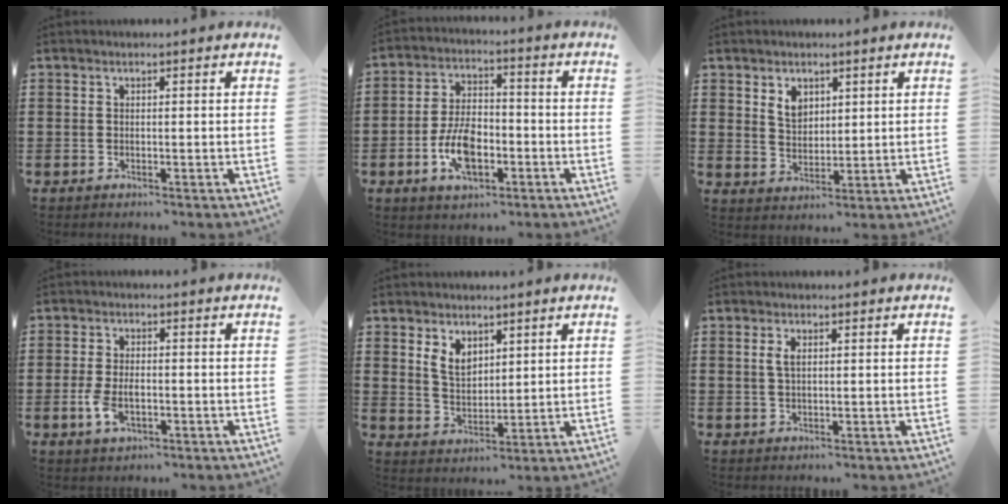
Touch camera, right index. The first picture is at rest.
{"total": 8.4, "force": [-2.8, 4.5, 6.5], "torque": [-0.142, 0.004, -0.056]}
{"total": 3.9, "force": [2.2, 2.6, 1.9], "torque": [-0.048, 0.009, 0.039]}
{"total": 4.3, "force": [-1.1, 2.3, 3.4], "torque": [-0.084, -0.004, -0.024]}
{"total": 4.4, "force": [2.5, 2.9, 2.3], "torque": [-0.047, 0.005, 0.044]}
{"total": 2.2, "force": [0.6, 1.0, 1.9], "torque": [-0.042, 0.006, 0.008]}